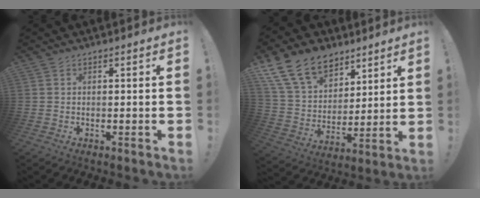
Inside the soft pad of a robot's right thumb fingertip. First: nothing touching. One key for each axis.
{"total": 18.2, "fx": 11.3, "fy": 11.8, "fz": 7.8, "tx": -0.136, "ty": -0.065, "tz": 0.224}